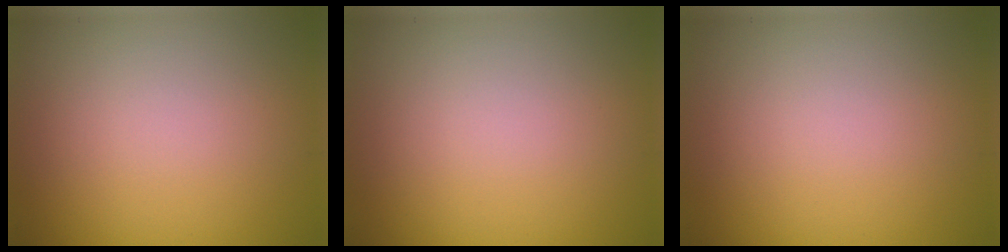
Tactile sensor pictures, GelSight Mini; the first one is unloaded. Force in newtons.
{"total": 0.0}
{"total": 0.0}